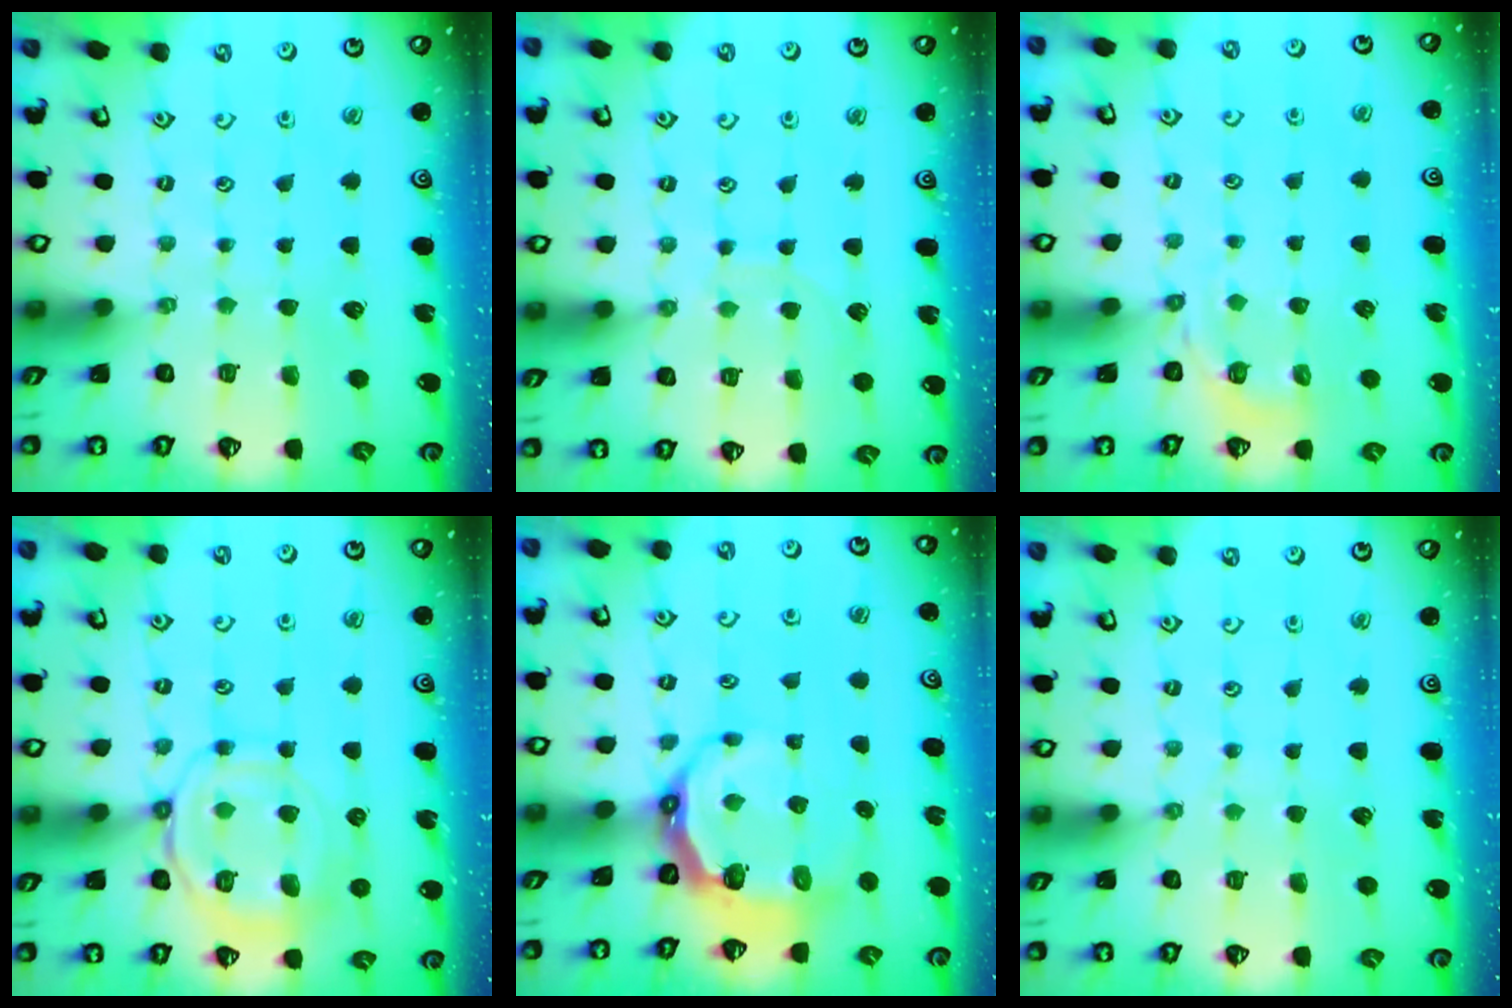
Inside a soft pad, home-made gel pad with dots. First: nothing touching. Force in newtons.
{"total": 6.7, "press": 6.7, "slide": 0.4}
{"total": 2.9, "press": 2.2, "slide": 1.8}
{"total": 11.3, "press": 11.3, "slide": 1.2}
{"total": 8.0, "press": 6.8, "slide": 4.1}
{"total": 2.7, "press": 2.7, "slide": 0.5}